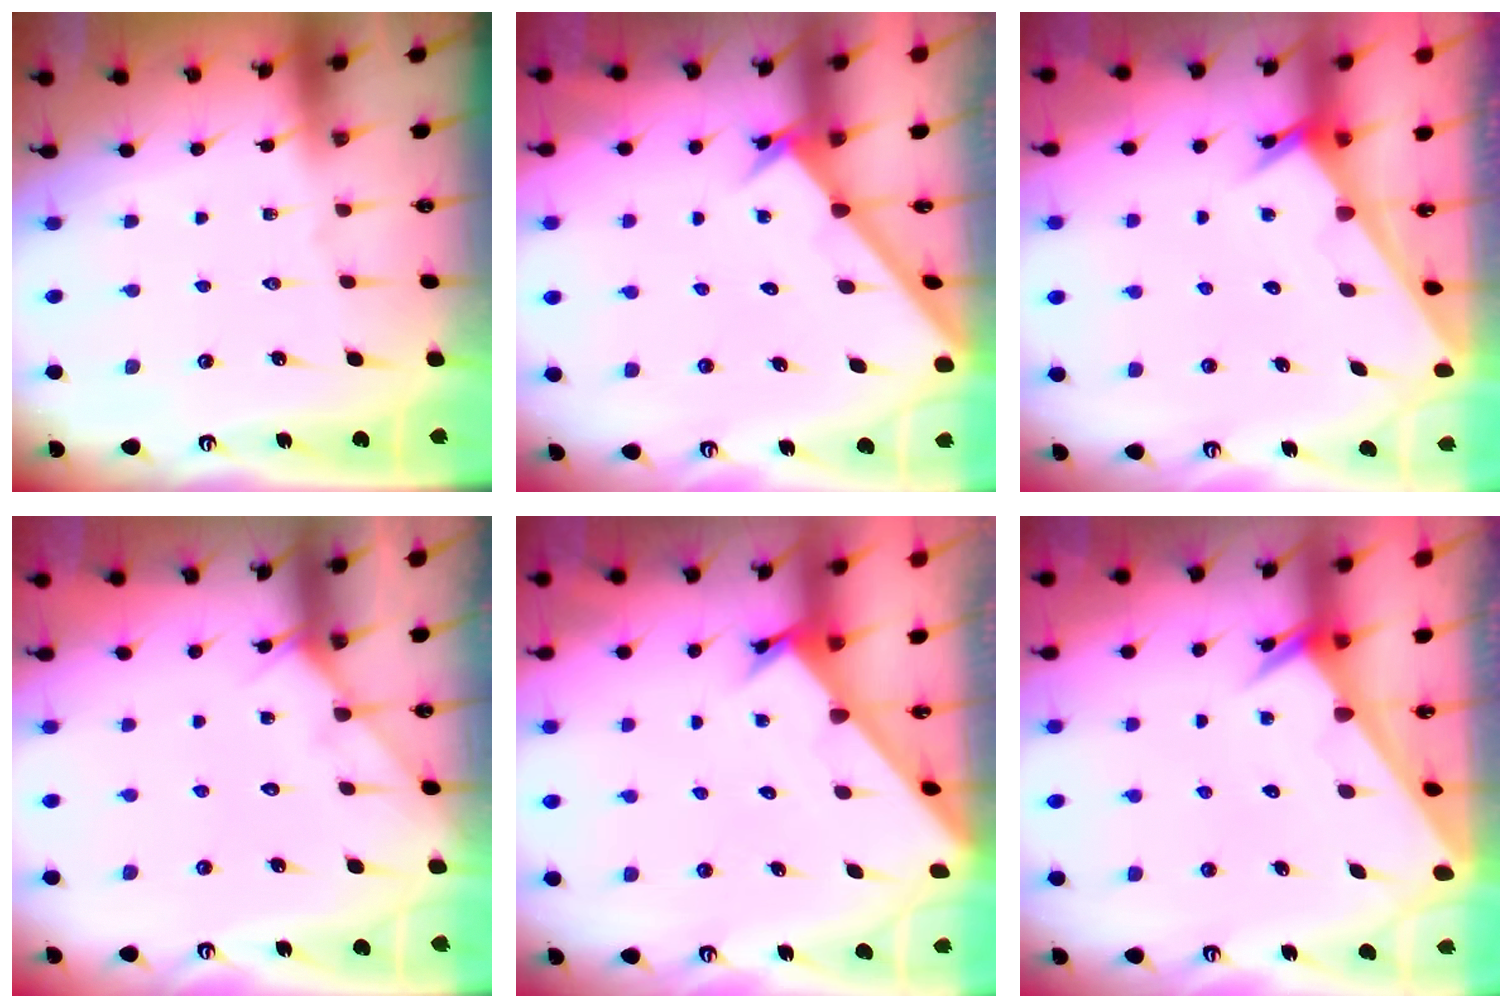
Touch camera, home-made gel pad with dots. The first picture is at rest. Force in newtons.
{"total": 2.2, "press": 2.2, "slide": 0.2}
{"total": 2.4, "press": 2.4, "slide": 0.2}
{"total": 5.2, "press": 5.2, "slide": 0.5}
{"total": 2.3, "press": 2.3, "slide": 0.2}
{"total": 2.5, "press": 2.5, "slide": 0.1}